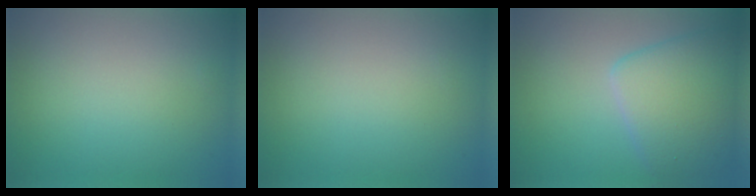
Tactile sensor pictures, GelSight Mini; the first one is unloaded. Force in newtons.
{"total": 0.0}
{"total": 5.9, "press": 5.9, "slide": 0.2}